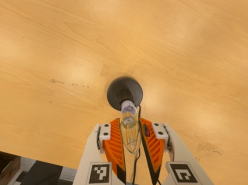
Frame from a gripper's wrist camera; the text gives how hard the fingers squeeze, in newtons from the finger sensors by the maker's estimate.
{"total": 13.2, "left": 13.8, "right": 12.6}